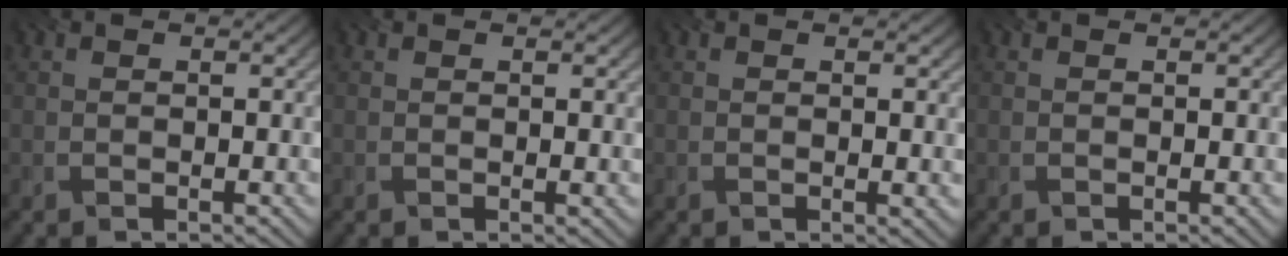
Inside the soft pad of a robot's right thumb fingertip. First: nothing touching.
{"total": 0.7, "force": [0.4, 0.1, 0.5], "torque": [-0.009, -0.002, 0.006]}
{"total": 1.3, "force": [0.6, 0.4, 1.1], "torque": [-0.018, -0.004, 0.008]}
{"total": 0.0}